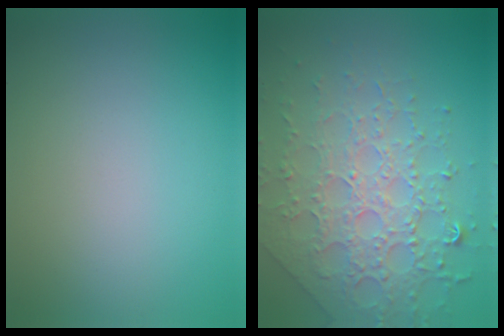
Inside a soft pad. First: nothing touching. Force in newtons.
{"total": 7.9, "press": 5.6, "slide": 5.6}